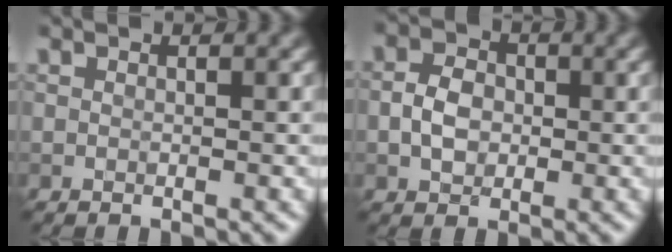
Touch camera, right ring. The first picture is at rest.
{"total": 3.1, "force": [-0.4, 2.3, 1.9], "torque": [-0.037, 0.005, -0.013]}